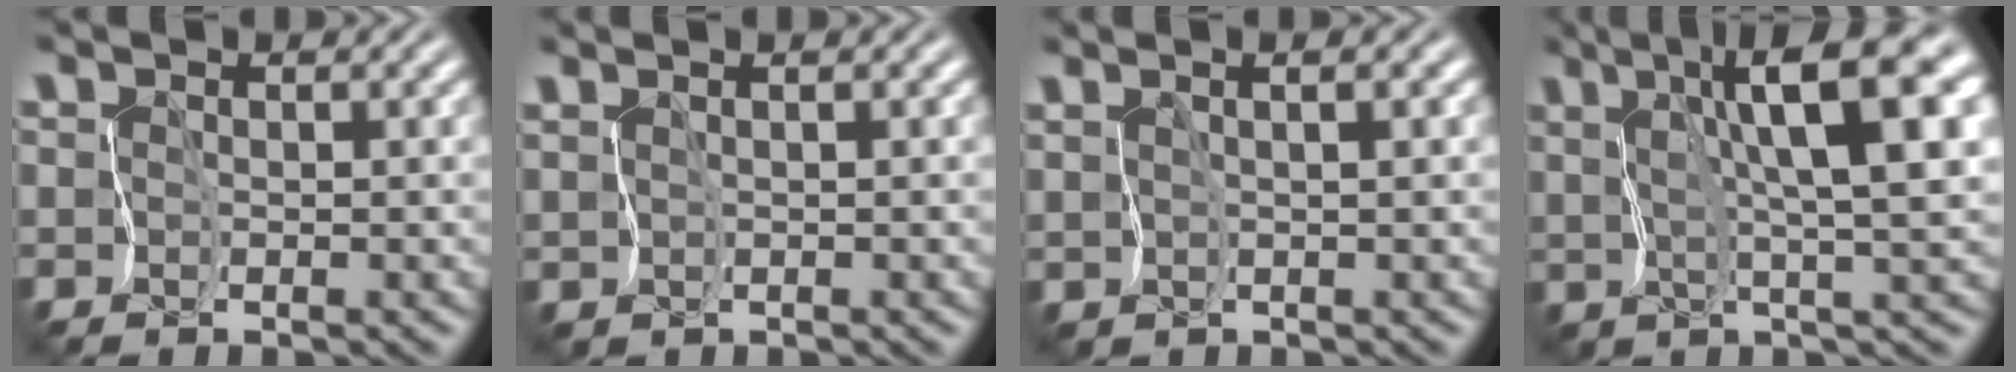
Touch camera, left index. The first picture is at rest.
{"total": 0.8, "force": [0.8, -0.3, 0.1], "torque": [-0.006, 0.005, 0.018]}
{"total": 2.7, "force": [1.7, 0.6, 2.1], "torque": [-0.024, 0.012, 0.028]}
{"total": 9.7, "force": [4.1, 1.6, 8.7], "torque": [-0.132, 0.010, 0.070]}